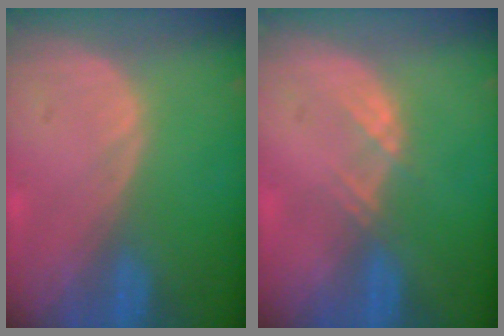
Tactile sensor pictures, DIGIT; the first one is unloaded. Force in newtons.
{"total": 1.9, "press": 1.8, "slide": 0.8}